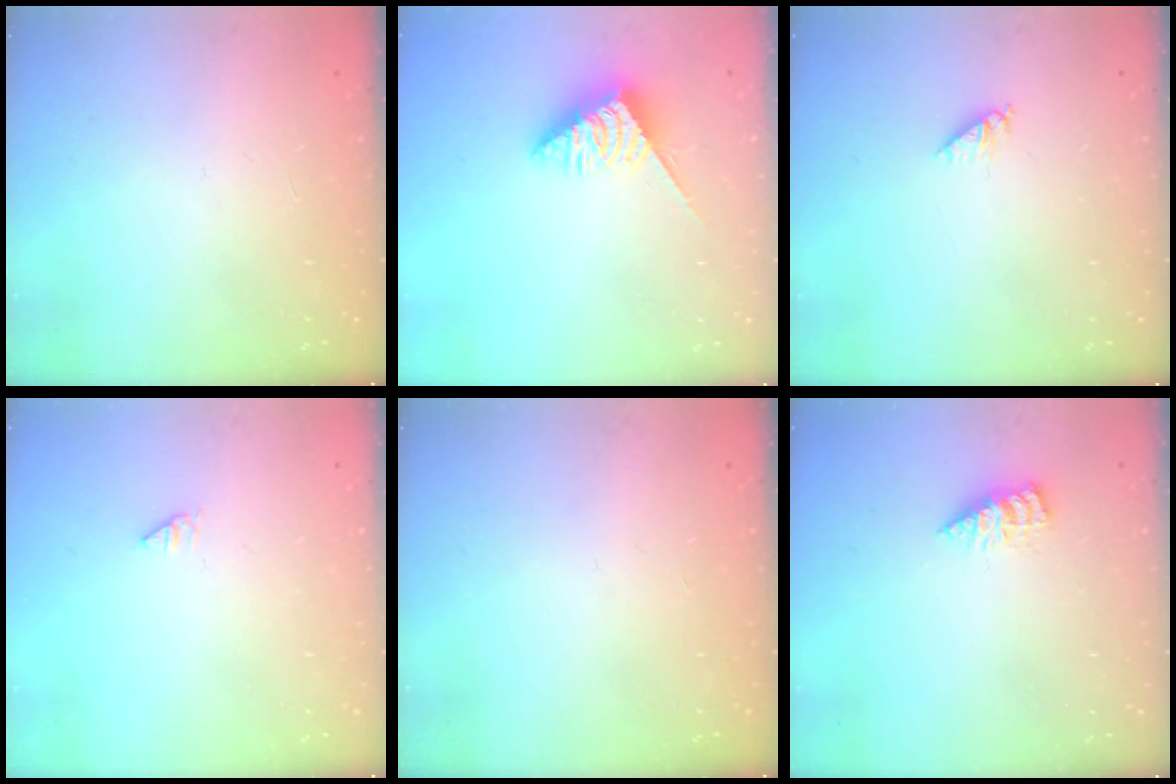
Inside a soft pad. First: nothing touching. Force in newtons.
{"total": 4.3, "press": 4.3, "slide": 0.2}
{"total": 2.7, "press": 2.7, "slide": 0.4}
{"total": 0.0}
{"total": 0.0}
{"total": 2.9, "press": 2.8, "slide": 0.4}